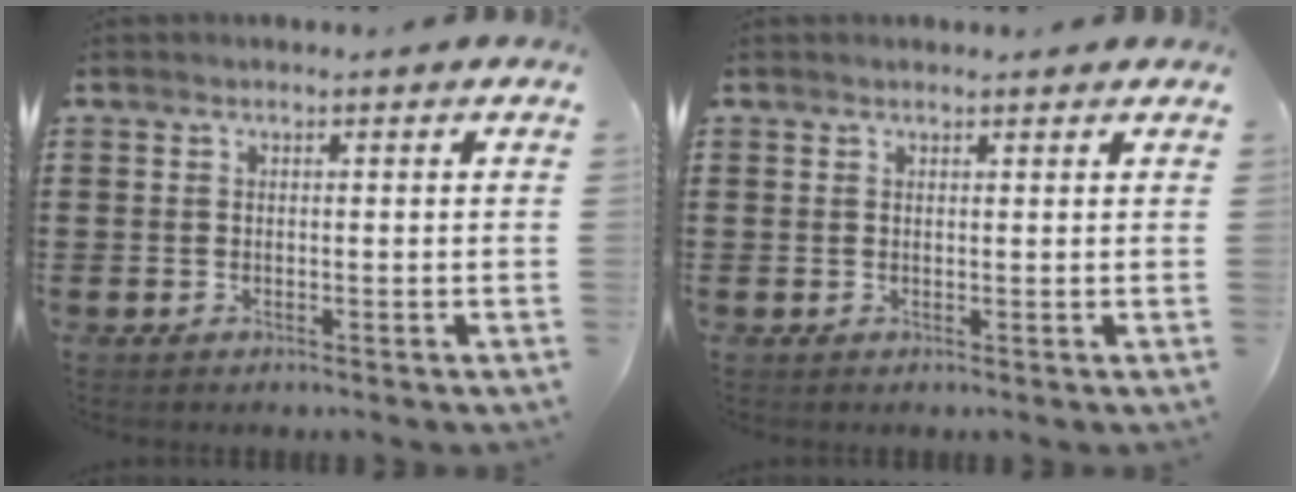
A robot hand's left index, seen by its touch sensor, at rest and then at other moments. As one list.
[{"total": 0.7, "force": [0.7, 0.2, 0.2], "torque": [-0.004, 0.000, 0.014]}]